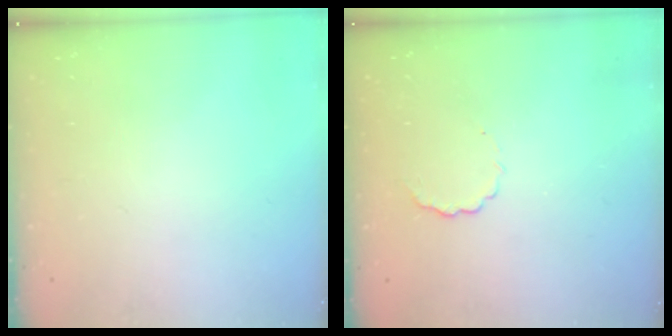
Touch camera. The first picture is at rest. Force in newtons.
{"total": 4.0, "press": 3.9, "slide": 1.0}